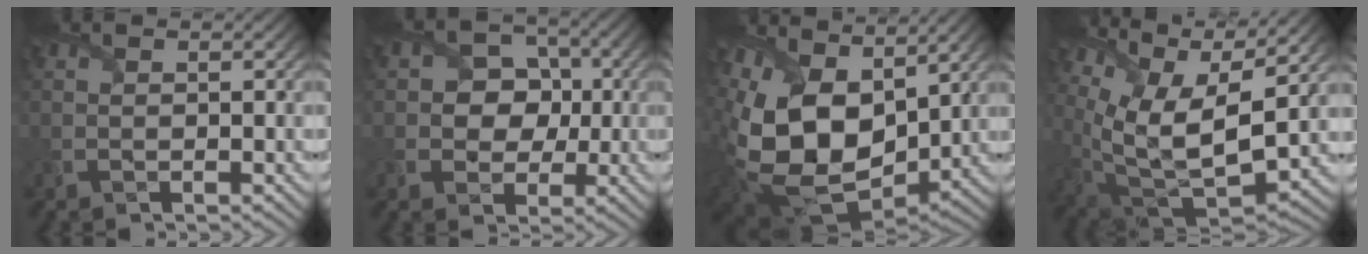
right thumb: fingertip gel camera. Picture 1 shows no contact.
{"total": 6.7, "force": [0.3, 5.8, 3.4], "torque": [-0.062, 0.014, -0.017]}
{"total": 16.6, "force": [3.7, 10.7, 12.0], "torque": [-0.284, -0.016, 0.080]}
{"total": 15.6, "force": [6.6, 7.1, 12.3], "torque": [-0.272, 0.019, 0.131]}